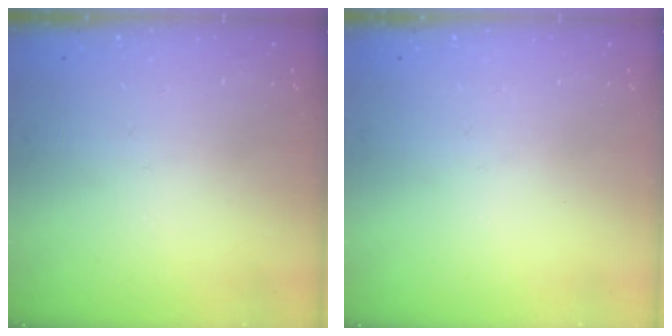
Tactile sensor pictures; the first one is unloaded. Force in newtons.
{"total": 0.0}